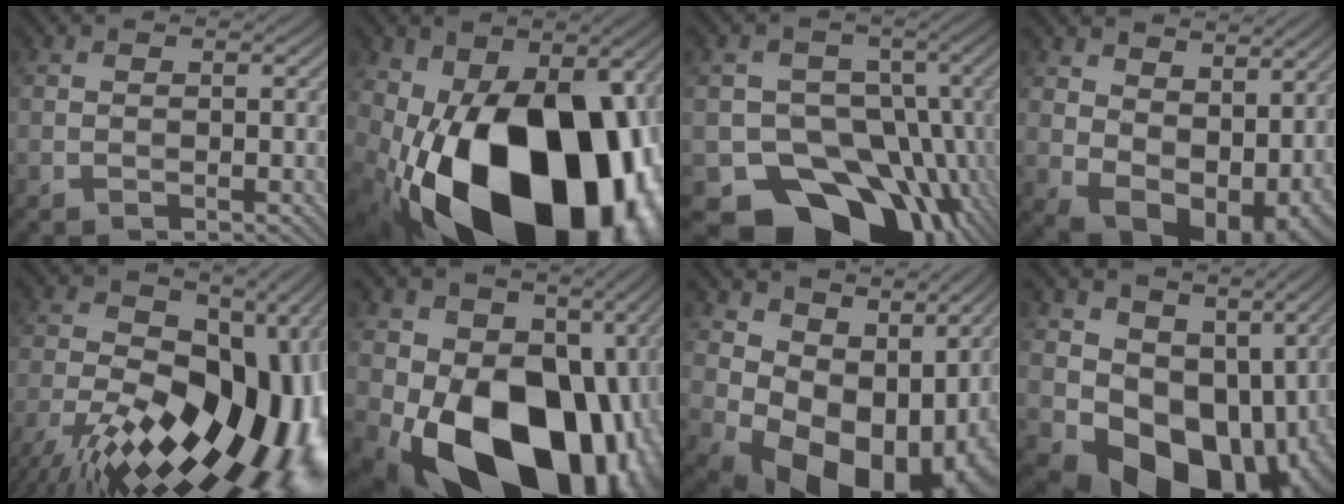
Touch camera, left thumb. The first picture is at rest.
{"total": 22.0, "force": [-4.9, 14.3, 16.0], "torque": [-0.293, -0.053, -0.052]}
{"total": 19.2, "force": [-9.0, 14.8, 8.4], "torque": [-0.125, -0.032, -0.142]}
{"total": 12.3, "force": [3.2, 8.4, 8.4], "torque": [-0.149, -0.031, 0.075]}
{"total": 20.0, "force": [-6.9, 10.5, 15.6], "torque": [-0.244, -0.004, -0.116]}
{"total": 21.3, "force": [-3.6, 15.5, 14.1], "torque": [-0.249, -0.042, -0.042]}
{"total": 15.4, "force": [2.2, 11.8, 9.6], "torque": [-0.140, -0.031, 0.077]}
{"total": 17.4, "force": [-0.9, 13.7, 10.8], "torque": [-0.176, -0.044, 0.028]}